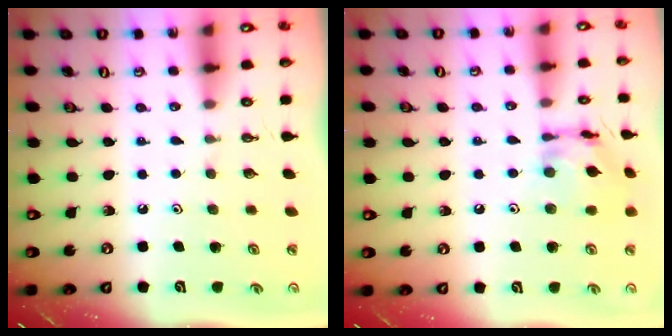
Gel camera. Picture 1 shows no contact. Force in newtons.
{"total": 13.5, "press": 13.4, "slide": 1.1}